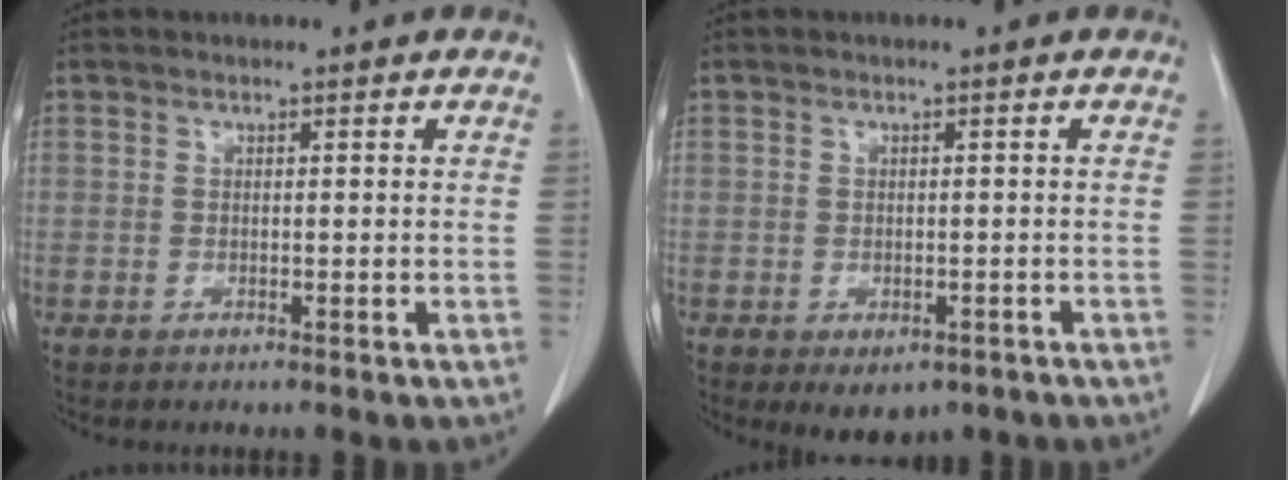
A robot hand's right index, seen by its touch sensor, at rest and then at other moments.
{"total": 4.2, "force": [-2.5, 2.8, 1.9], "torque": [-0.014, -0.001, -0.023]}